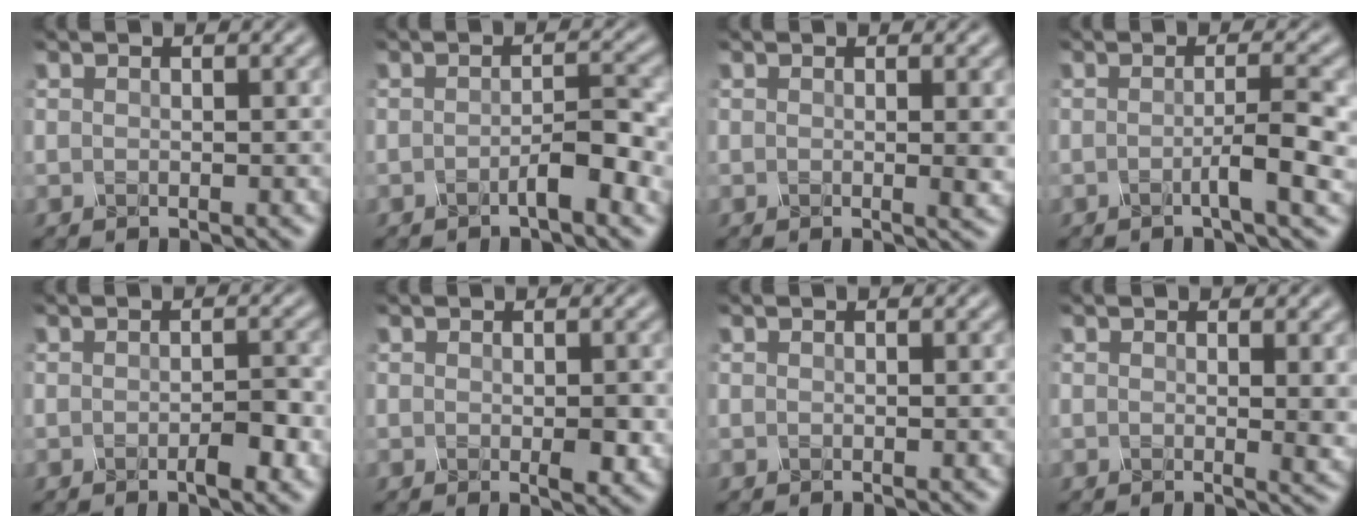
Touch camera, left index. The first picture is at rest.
{"total": 2.6, "force": [-1.2, 0.4, 2.2], "torque": [-0.037, 0.004, -0.022]}
{"total": 1.8, "force": [0.6, 0.5, 1.6], "torque": [-0.016, -0.001, 0.007]}
{"total": 3.4, "force": [-0.9, 0.5, 3.2], "torque": [-0.049, -0.002, -0.018]}
{"total": 2.1, "force": [-0.9, 0.5, 1.8], "torque": [-0.029, -0.002, -0.013]}
{"total": 2.1, "force": [-0.2, 0.7, 1.9], "torque": [-0.034, -0.005, 0.002]}
{"total": 0.0}
{"total": 2.3, "force": [0.9, 0.7, 2.0], "torque": [-0.022, -0.005, 0.015]}